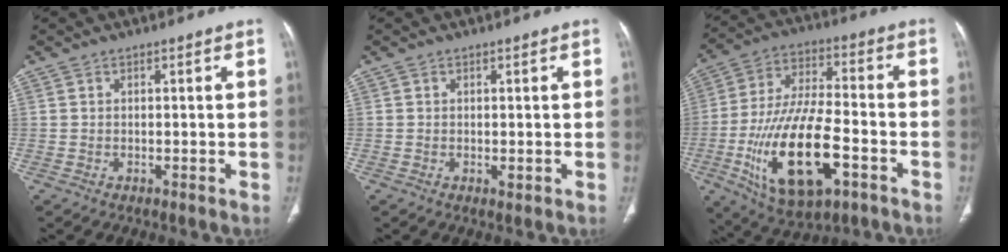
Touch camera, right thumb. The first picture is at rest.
{"total": 0.7, "force": [0.0, 0.4, 0.6], "torque": [-0.006, -0.002, -0.002]}
{"total": 21.1, "force": [-7.3, 9.1, 17.6], "torque": [-0.329, 0.026, -0.117]}